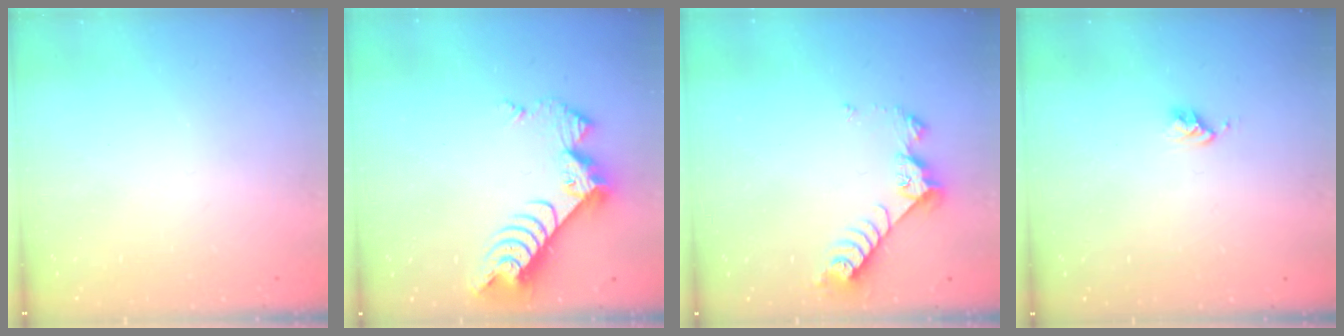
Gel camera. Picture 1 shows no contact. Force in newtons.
{"total": 9.1, "press": 9.1, "slide": 0.8}
{"total": 7.7, "press": 7.6, "slide": 0.5}
{"total": 2.7, "press": 2.7, "slide": 0.4}